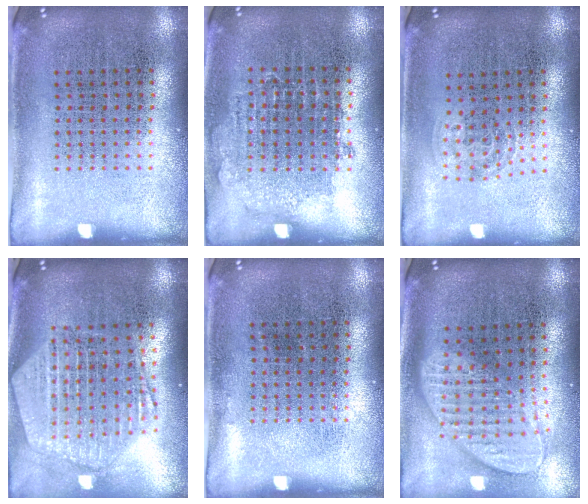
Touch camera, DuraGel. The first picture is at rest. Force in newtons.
{"total": 0.9, "press": 0.8, "slide": 0.4}
{"total": 0.9, "press": 0.6, "slide": 0.7}
{"total": 2.6, "press": 2.2, "slide": 1.4}
{"total": 0.0}
{"total": 2.0, "press": 1.5, "slide": 1.2}